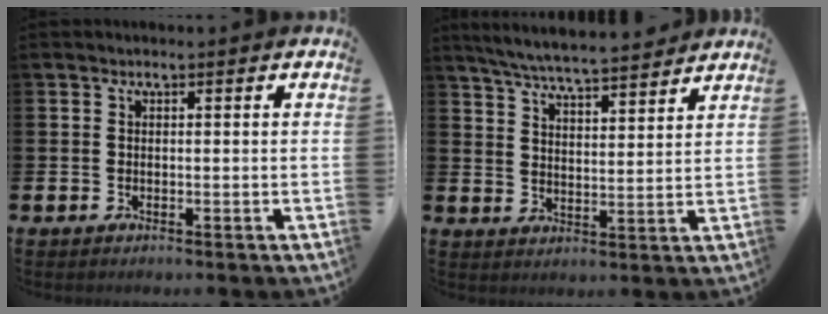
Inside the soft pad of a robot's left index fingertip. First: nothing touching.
{"total": 6.2, "force": [6.0, 0.1, 1.5], "torque": [-0.053, -0.036, 0.106]}